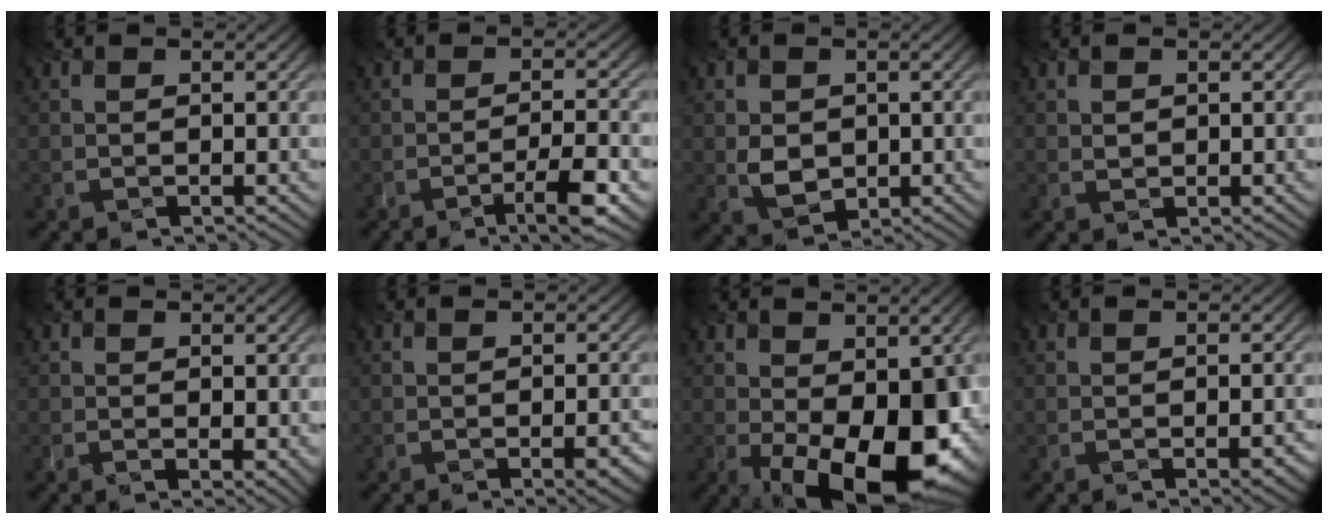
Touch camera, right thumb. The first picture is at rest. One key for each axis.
{"total": 5.2, "fx": -3.3, "fy": 0.4, "fz": 4.0, "tx": -0.057, "ty": 0.004, "tz": -0.066}
{"total": 3.7, "fx": -0.5, "fy": 3.0, "fz": 1.9, "tx": -0.050, "ty": -0.011, "tz": -0.008}
{"total": 0.7, "fx": 0.0, "fy": 0.7, "fz": 0.2, "tx": -0.005, "ty": -0.001, "tz": 0.002}
{"total": 3.0, "fx": 1.1, "fy": 1.0, "fz": 2.6, "tx": -0.037, "ty": -0.003, "tz": 0.022}
{"total": 3.1, "fx": -1.2, "fy": 0.9, "fz": 2.7, "tx": -0.026, "ty": 0.000, "tz": -0.018}
{"total": 15.8, "fx": -3.7, "fy": 8.0, "fz": 13.1, "tx": -0.167, "ty": -0.033, "tz": -0.042}
{"total": 2.7, "fx": -1.0, "fy": 1.2, "fz": 2.3, "tx": -0.024, "ty": -0.003, "tz": -0.009}